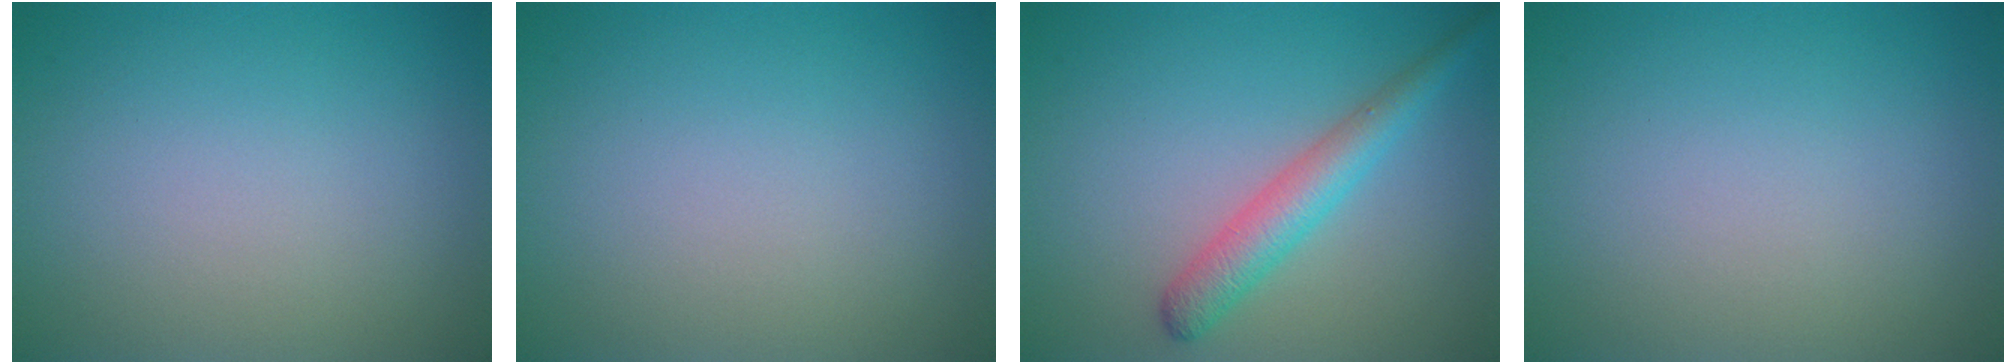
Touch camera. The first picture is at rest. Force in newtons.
{"total": 0.0}
{"total": 3.5, "press": 3.5, "slide": 0.0}
{"total": 0.0}